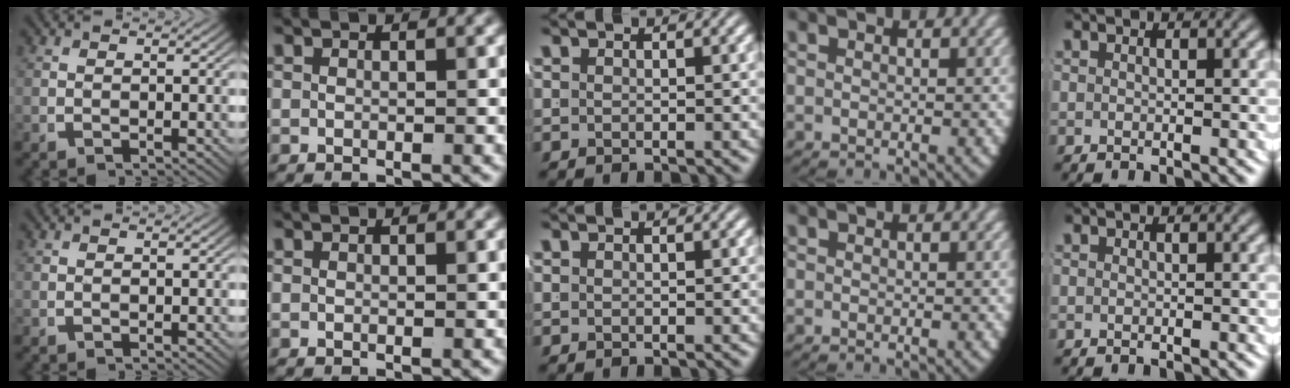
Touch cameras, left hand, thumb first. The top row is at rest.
{}